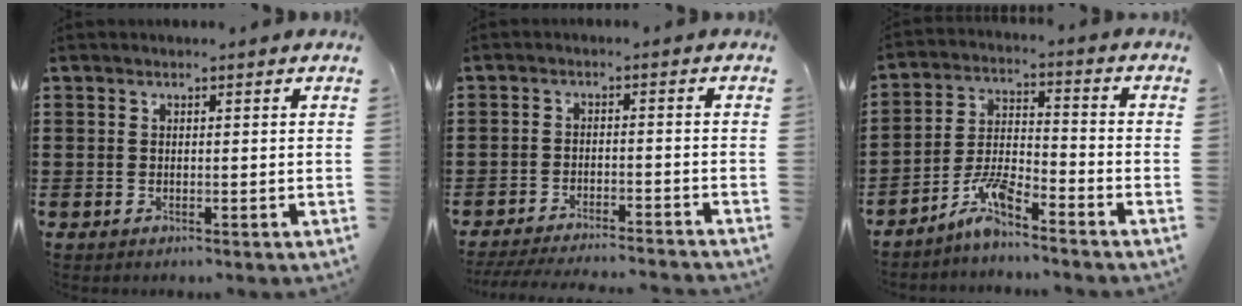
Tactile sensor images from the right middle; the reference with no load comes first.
{"total": 4.0, "force": [-3.9, -0.1, 0.9], "torque": [-0.022, -0.005, -0.080]}
{"total": 6.8, "force": [-5.5, 0.9, 4.0], "torque": [-0.094, -0.009, -0.106]}